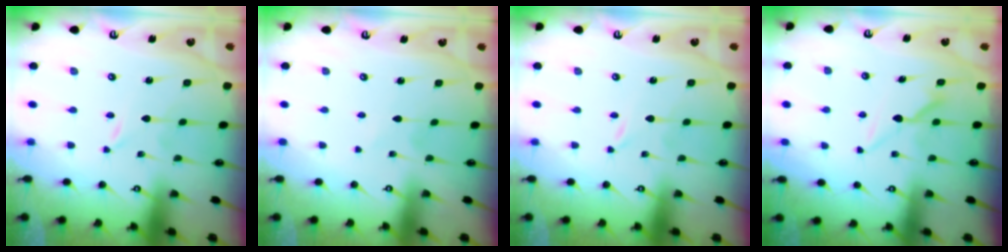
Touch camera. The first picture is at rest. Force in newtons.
{"total": 2.5, "press": 2.5, "slide": 0.3}
{"total": 0.0}
{"total": 7.7, "press": 7.7, "slide": 0.4}